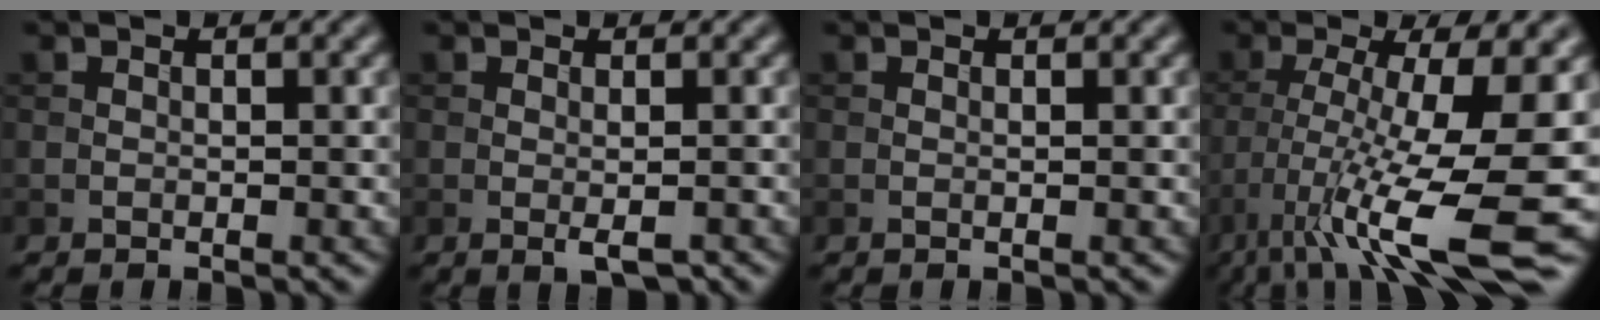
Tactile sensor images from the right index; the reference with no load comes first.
{"total": 1.5, "force": [-0.3, 0.2, 1.5], "torque": [-0.025, -0.003, -0.004]}
{"total": 0.0}
{"total": 11.6, "force": [-4.7, 2.3, 10.3], "torque": [-0.178, -0.012, -0.078]}